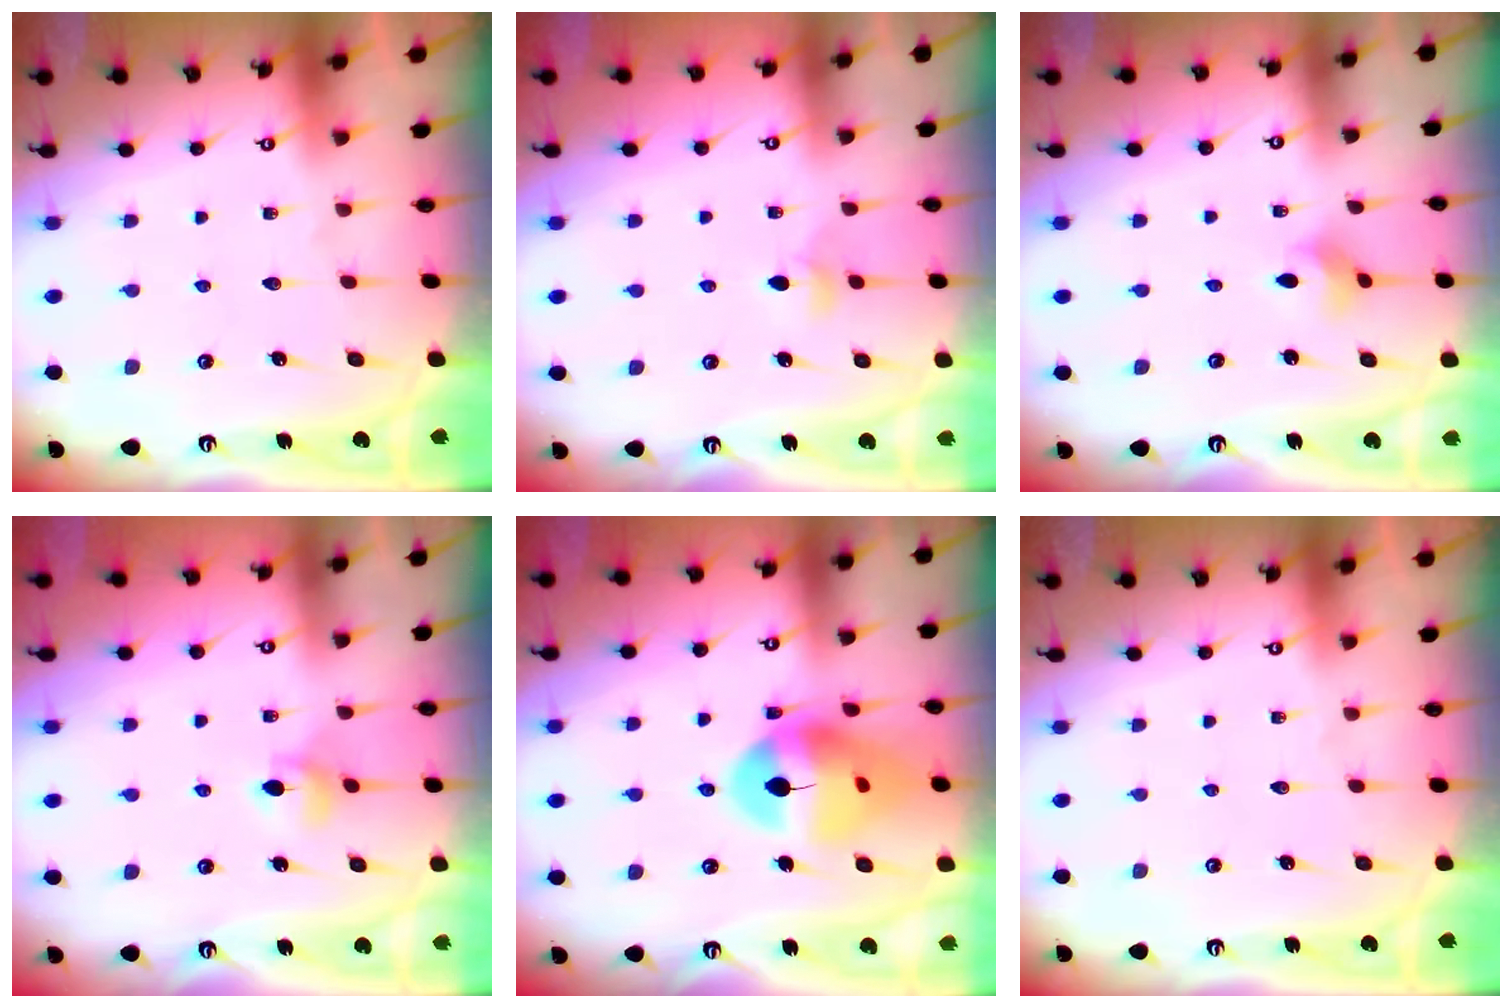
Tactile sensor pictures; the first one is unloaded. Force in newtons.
{"total": 3.2, "press": 3.2, "slide": 0.6}
{"total": 3.0, "press": 2.9, "slide": 0.7}
{"total": 4.9, "press": 4.9, "slide": 0.5}
{"total": 16.3, "press": 16.1, "slide": 2.3}
{"total": 0.0}